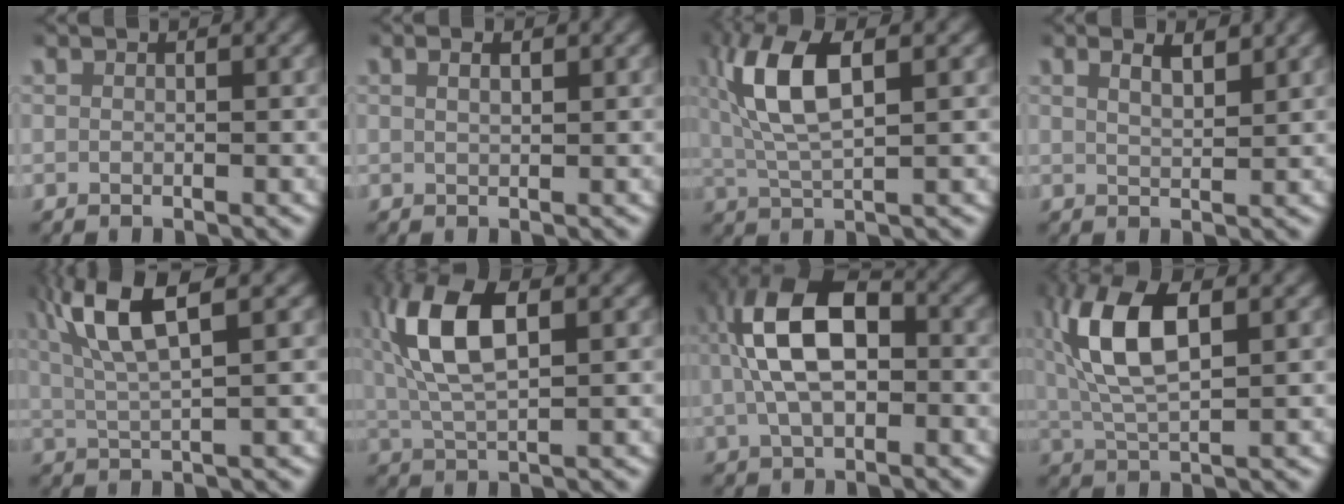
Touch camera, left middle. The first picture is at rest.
{"total": 0.9, "force": [0.5, 0.3, 0.8], "torque": [-0.010, -0.001, 0.009]}
{"total": 7.4, "force": [2.1, 2.9, 6.5], "torque": [-0.143, 0.004, 0.041]}
{"total": 1.8, "force": [1.3, 0.4, 1.2], "torque": [-0.019, -0.006, 0.026]}
{"total": 7.3, "force": [3.2, 2.2, 6.2], "torque": [-0.129, 0.004, 0.051]}
{"total": 8.1, "force": [2.2, 3.6, 6.9], "torque": [-0.156, 0.000, 0.042]}
{"total": 9.3, "force": [1.1, 5.4, 7.5], "torque": [-0.145, 0.003, 0.013]}
{"total": 8.2, "force": [2.3, 3.5, 7.1], "torque": [-0.158, 0.001, 0.044]}